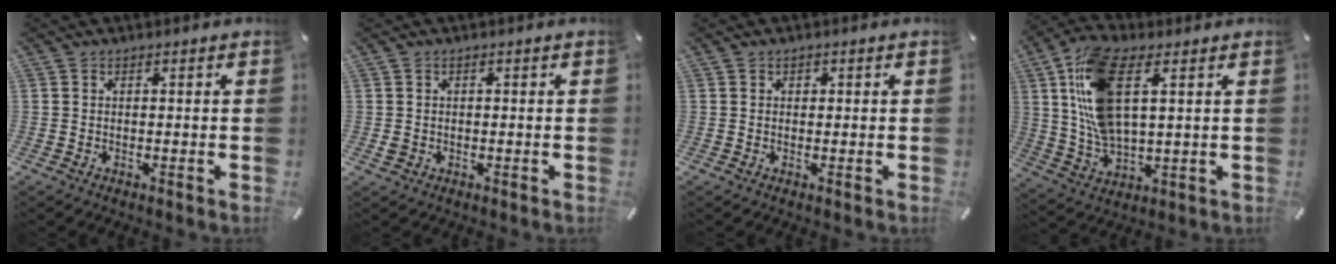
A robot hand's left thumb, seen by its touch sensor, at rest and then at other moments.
{"total": 1.3, "force": [-0.1, 1.2, 0.5], "torque": [-0.008, 0.005, -0.003]}
{"total": 0.9, "force": [0.2, 0.8, 0.3], "torque": [0.002, 0.001, 0.002]}
{"total": 15.2, "force": [4.8, 7.3, 12.4], "torque": [-0.279, -0.004, 0.090]}